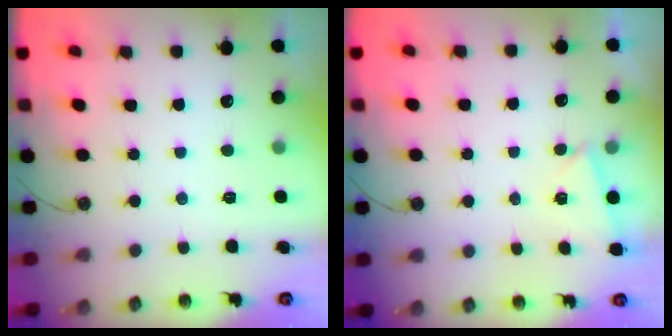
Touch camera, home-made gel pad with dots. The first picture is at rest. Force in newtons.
{"total": 2.8, "press": 1.5, "slide": 2.3}